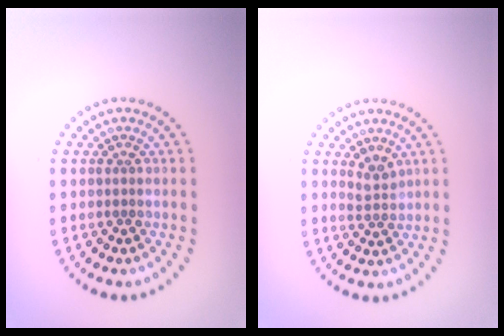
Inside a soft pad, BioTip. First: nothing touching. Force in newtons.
{"total": 1.6, "press": 1.3, "slide": 1.0}